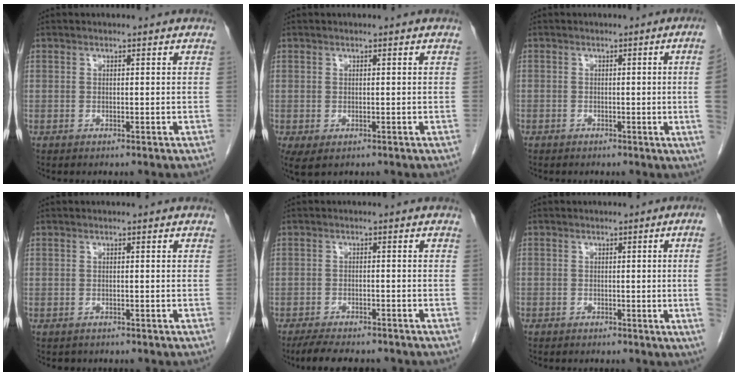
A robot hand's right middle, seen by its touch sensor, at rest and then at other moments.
{"total": 3.3, "force": [-1.7, 1.8, 2.2], "torque": [-0.039, -0.011, -0.024]}
{"total": 4.9, "force": [-0.6, -1.7, 4.5], "torque": [-0.045, -0.007, -0.008]}
{"total": 0.9, "force": [-0.7, 0.5, 0.0], "torque": [-0.012, 0.001, -0.010]}
{"total": 7.9, "force": [-6.8, 2.3, 3.4], "torque": [-0.053, -0.009, -0.100]}
{"total": 5.1, "force": [-0.6, -1.7, 4.7], "torque": [-0.045, -0.008, -0.008]}